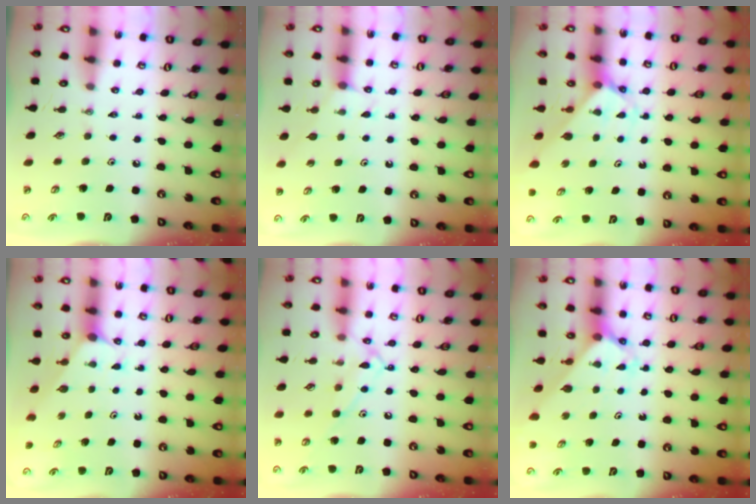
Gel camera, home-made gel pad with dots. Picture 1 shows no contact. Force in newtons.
{"total": 4.3, "press": 4.3, "slide": 0.4}
{"total": 2.6, "press": 2.6, "slide": 0.2}
{"total": 1.0, "press": 0.9, "slide": 0.2}
{"total": 11.5, "press": 11.5, "slide": 0.8}
{"total": 2.7, "press": 2.7, "slide": 0.2}